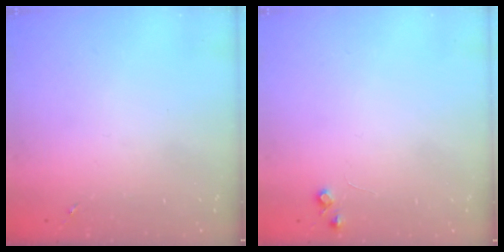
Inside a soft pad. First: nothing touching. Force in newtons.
{"total": 4.9, "press": 4.8, "slide": 0.8}